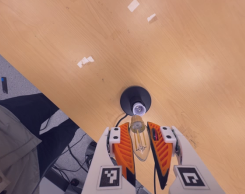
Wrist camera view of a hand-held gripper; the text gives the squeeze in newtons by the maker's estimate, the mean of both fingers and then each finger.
{"total": 20.5, "left": 22.1, "right": 18.9}